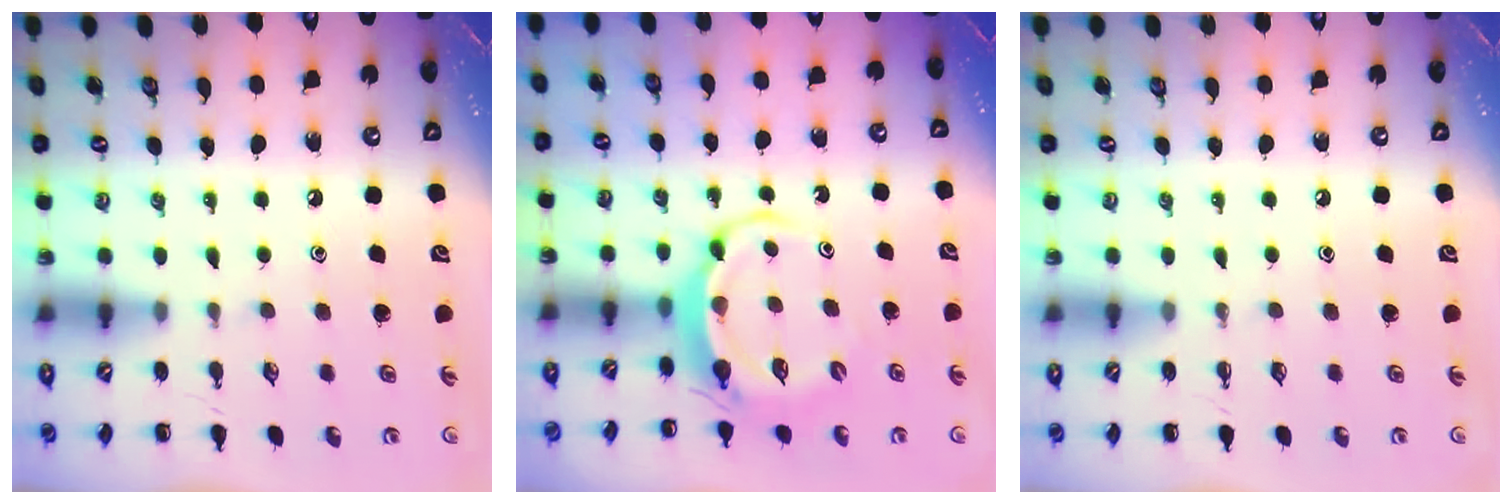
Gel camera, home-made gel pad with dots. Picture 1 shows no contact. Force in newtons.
{"total": 5.6, "press": 5.5, "slide": 0.6}
{"total": 0.0}